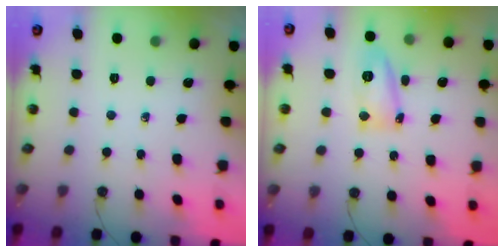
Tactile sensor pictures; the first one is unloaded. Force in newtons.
{"total": 12.0, "press": 11.9, "slide": 1.3}